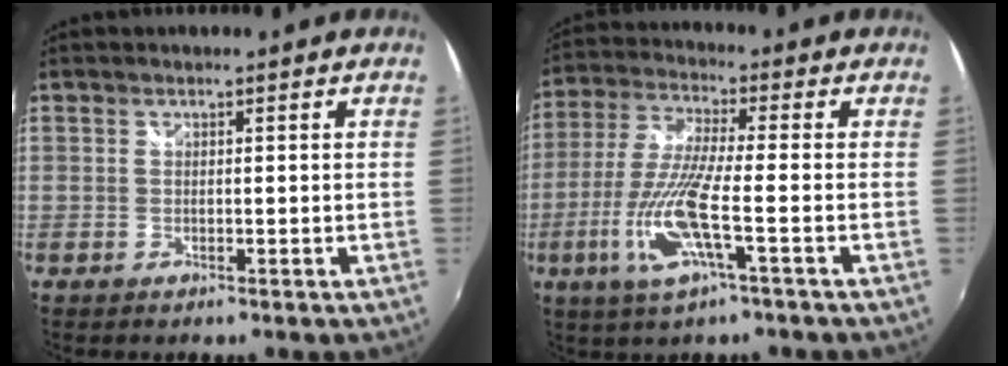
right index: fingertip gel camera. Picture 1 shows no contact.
{"total": 12.2, "force": [-4.1, 1.3, 11.4], "torque": [-0.251, -0.013, -0.079]}